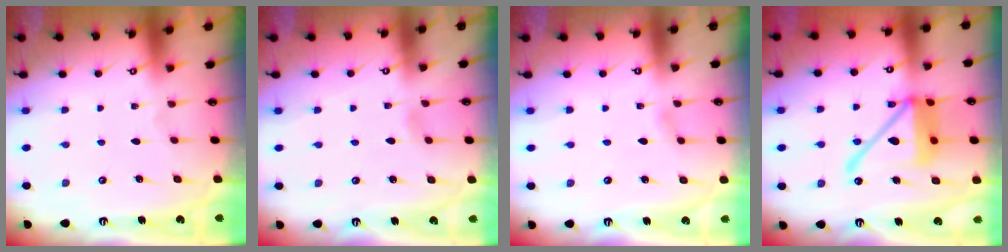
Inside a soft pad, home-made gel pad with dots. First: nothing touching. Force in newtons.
{"total": 2.1, "press": 2.1, "slide": 0.2}
{"total": 2.7, "press": 2.7, "slide": 0.3}
{"total": 17.7, "press": 17.5, "slide": 2.5}